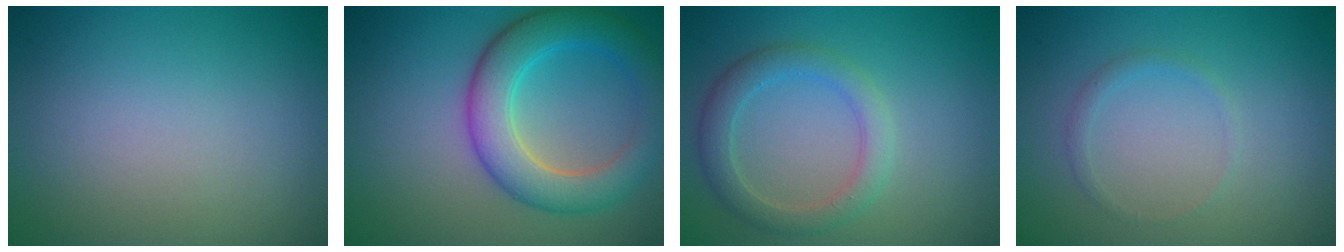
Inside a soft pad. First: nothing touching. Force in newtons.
{"total": 6.4, "press": 6.4, "slide": 0.1}
{"total": 3.0, "press": 3.0, "slide": 0.1}
{"total": 0.9, "press": 0.9, "slide": 0.1}